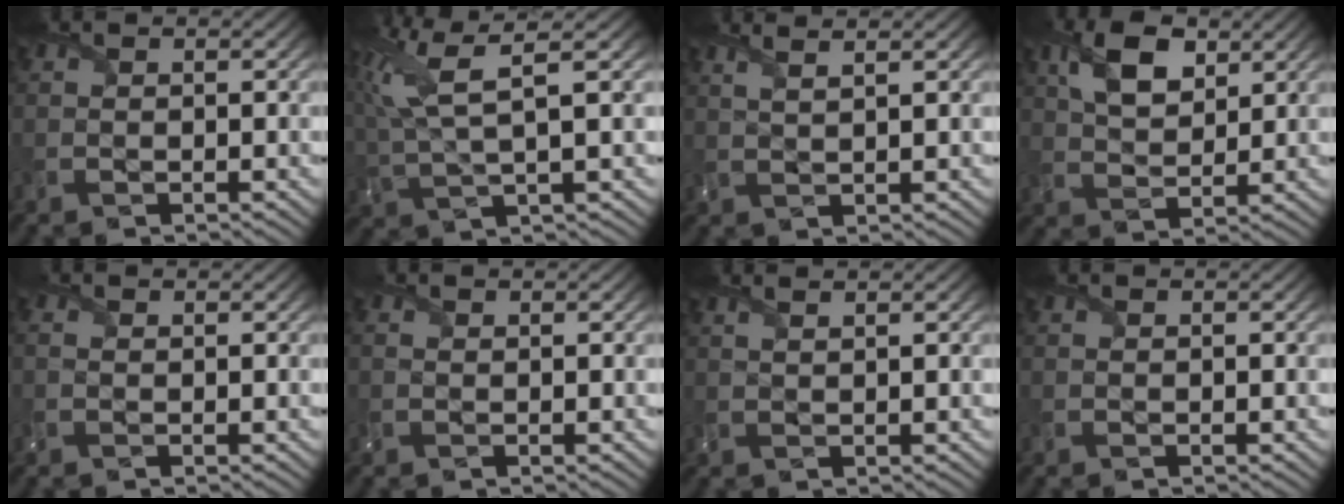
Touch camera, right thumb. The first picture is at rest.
{"total": 9.3, "force": [3.9, 2.7, 8.1], "torque": [-0.188, 0.019, 0.079]}
{"total": 3.1, "force": [2.1, 0.9, 2.2], "torque": [-0.029, 0.012, 0.023]}
{"total": 7.0, "force": [3.3, 3.8, 4.8], "torque": [-0.105, 0.003, 0.060]}
{"total": 1.3, "force": [0.1, 1.0, 0.8], "torque": [-0.022, -0.001, 0.004]}
{"total": 1.0, "force": [0.2, 0.7, 0.6], "torque": [-0.018, 0.000, 0.005]}
{"total": 1.6, "force": [1.2, 0.3, 1.0], "torque": [-0.019, 0.002, 0.014]}
{"total": 0.0}